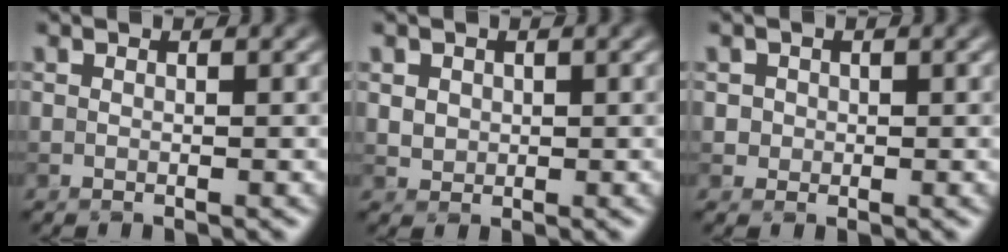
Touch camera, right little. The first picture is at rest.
{"total": 1.6, "force": [0.5, 1.4, 0.6], "torque": [-0.015, -0.003, 0.022]}
{"total": 1.1, "force": [0.0, 1.1, 0.1], "torque": [0.010, -0.003, 0.004]}